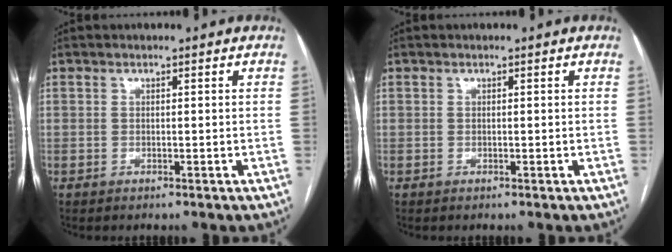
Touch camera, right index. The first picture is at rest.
{"total": 0.0}